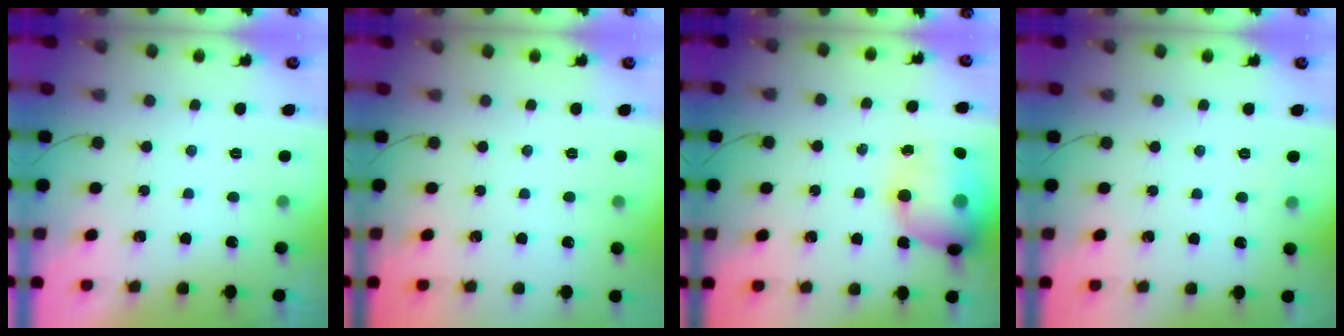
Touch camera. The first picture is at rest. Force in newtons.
{"total": 0.0}
{"total": 16.7, "press": 16.5, "slide": 2.5}
{"total": 3.3, "press": 3.1, "slide": 1.1}